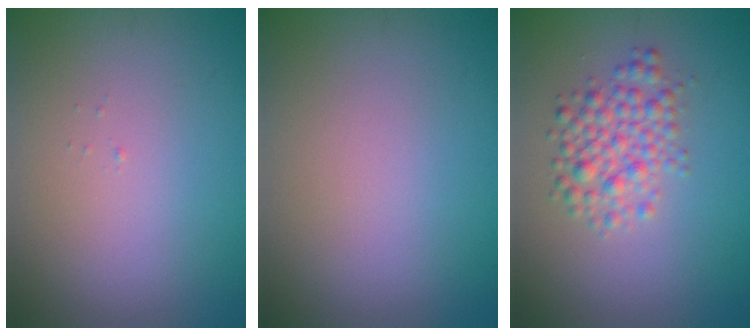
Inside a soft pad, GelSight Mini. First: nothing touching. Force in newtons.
{"total": 0.0}
{"total": 3.4, "press": 3.4, "slide": 0.1}